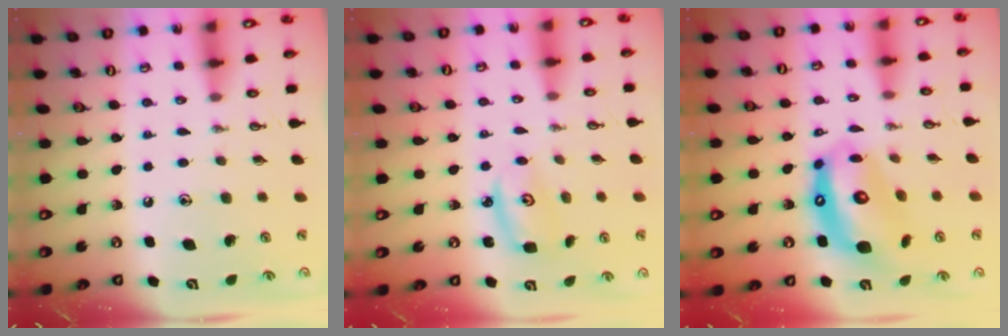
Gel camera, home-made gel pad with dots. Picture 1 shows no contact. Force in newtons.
{"total": 3.2, "press": 3.2, "slide": 0.3}
{"total": 13.1, "press": 13.0, "slide": 1.5}